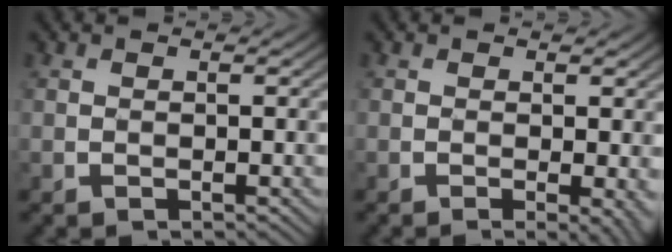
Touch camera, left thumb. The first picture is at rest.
{"total": 2.4, "force": [-0.4, 0.4, 2.3], "torque": [-0.031, -0.002, -0.008]}